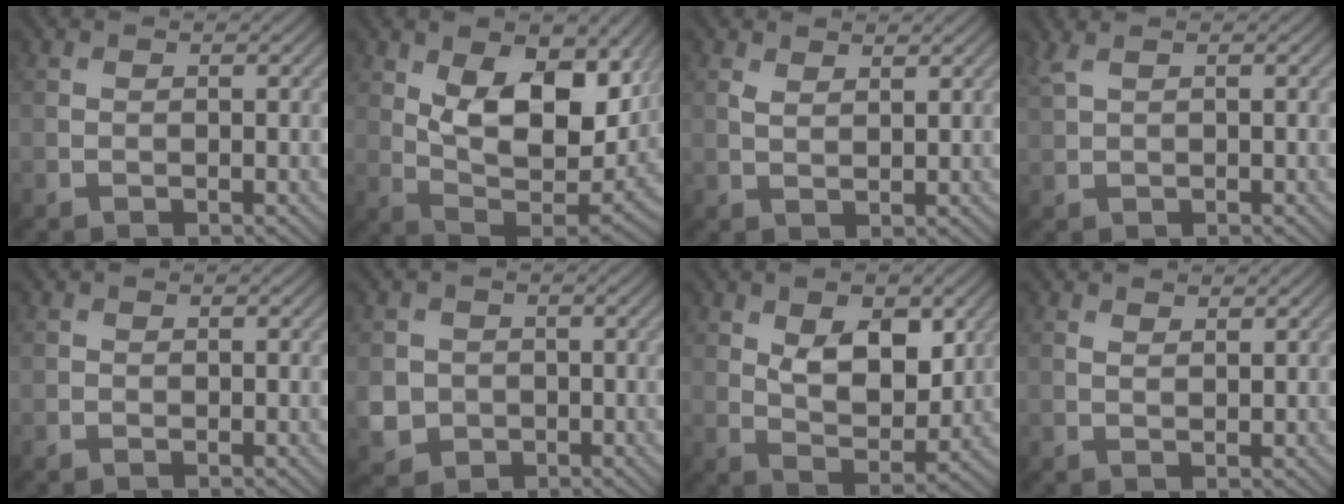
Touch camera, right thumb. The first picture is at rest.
{"total": 14.3, "force": [5.1, 7.1, 11.3], "torque": [-0.201, -0.008, 0.092]}
{"total": 1.8, "force": [1.3, 0.7, 1.1], "torque": [-0.029, -0.002, 0.028]}
{"total": 2.0, "force": [1.3, 0.5, 1.4], "torque": [-0.038, 0.008, 0.031]}
{"total": 0.0}
{"total": 3.8, "force": [-0.6, 3.5, 1.1], "torque": [-0.037, -0.012, -0.015]}
{"total": 8.2, "force": [2.7, 4.4, 6.4], "torque": [-0.115, -0.006, 0.048]}
{"total": 1.2, "force": [0.9, 0.4, 0.7], "torque": [-0.020, -0.002, 0.019]}